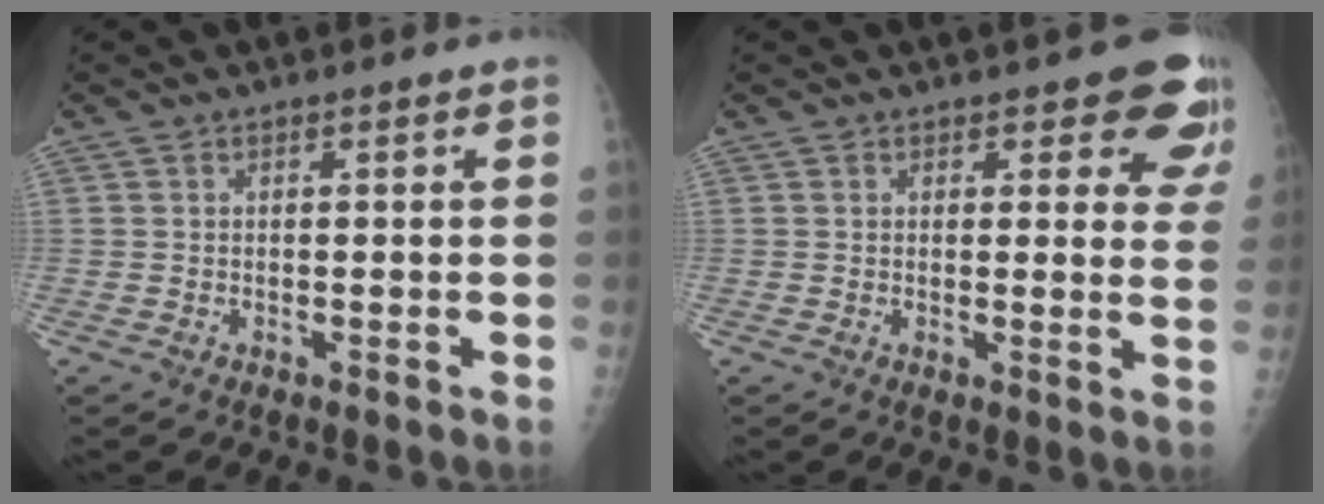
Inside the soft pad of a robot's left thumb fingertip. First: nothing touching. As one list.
[{"total": 8.2, "force": [6.5, 3.5, 3.6], "torque": [0.008, -0.034, 0.053]}]